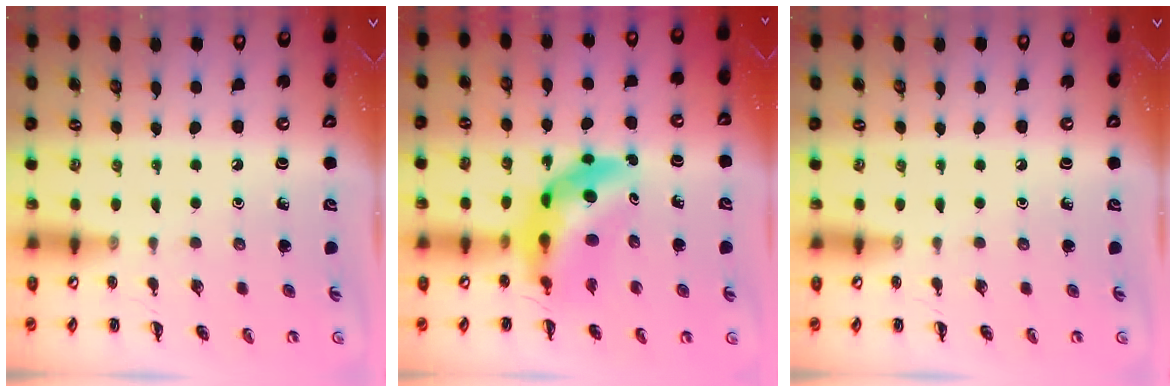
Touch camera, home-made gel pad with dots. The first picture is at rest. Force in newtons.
{"total": 10.6, "press": 10.0, "slide": 3.3}
{"total": 0.0}